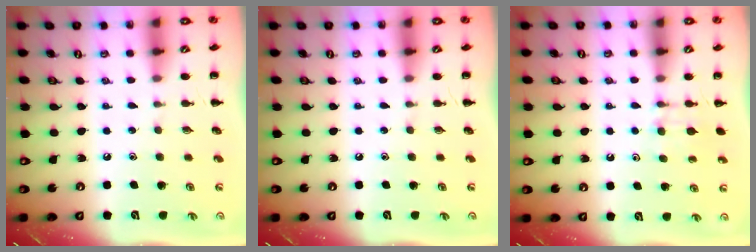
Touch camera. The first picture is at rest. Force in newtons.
{"total": 0.0}
{"total": 7.8, "press": 7.5, "slide": 2.0}